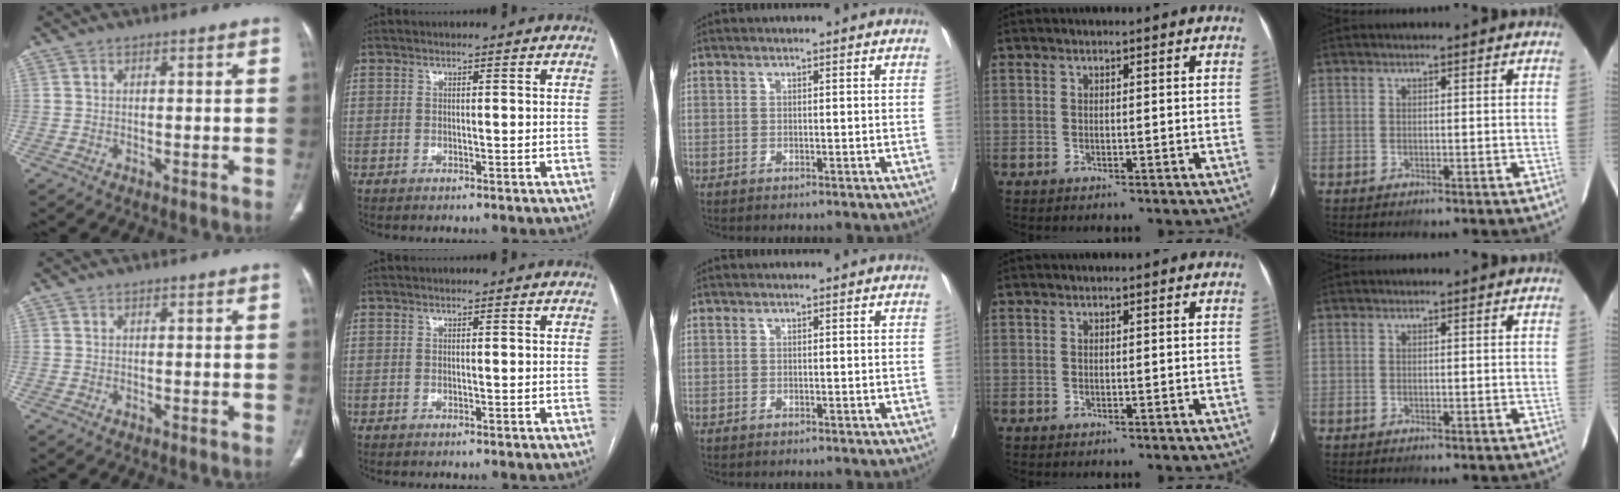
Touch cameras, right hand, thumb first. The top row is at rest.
{}